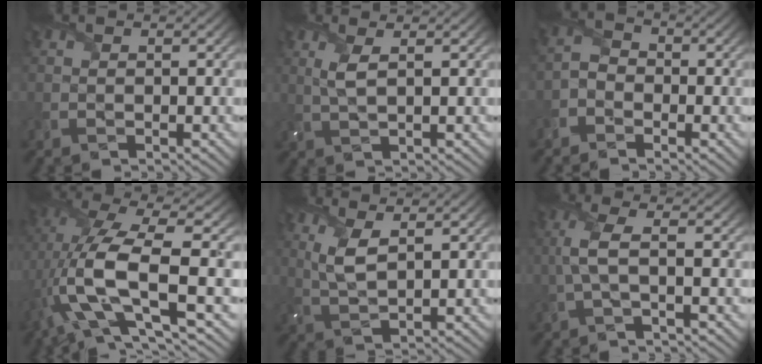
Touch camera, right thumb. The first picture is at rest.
{"total": 2.6, "force": [1.0, 0.6, 2.3], "torque": [-0.053, 0.002, 0.022]}
{"total": 2.7, "force": [-1.8, 1.7, 1.0], "torque": [-0.025, 0.004, -0.048]}
{"total": 13.5, "force": [-1.9, 4.8, 12.5], "torque": [-0.278, -0.001, -0.034]}
{"total": 4.2, "force": [2.0, 1.2, 3.4], "torque": [-0.088, -0.005, 0.044]}
{"total": 3.7, "force": [-0.1, 0.9, 3.6], "torque": [-0.084, 0.008, -0.008]}